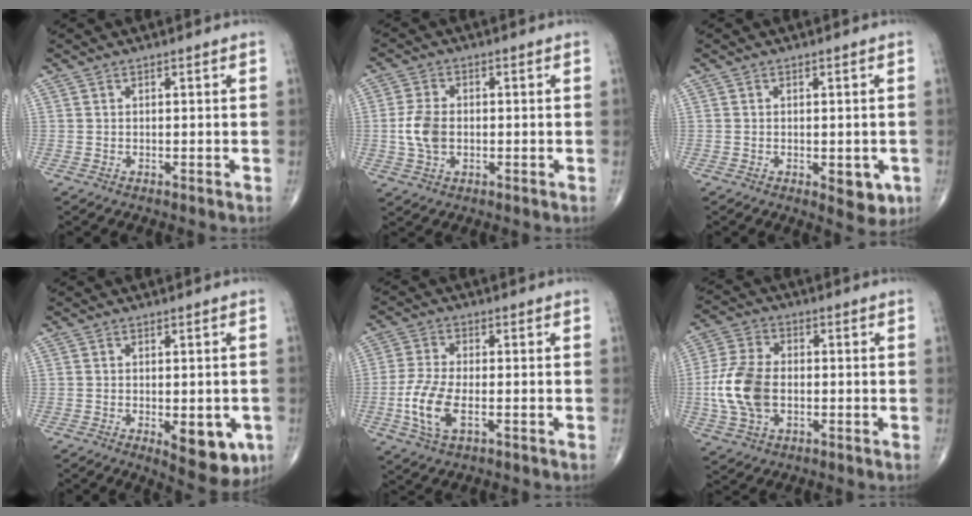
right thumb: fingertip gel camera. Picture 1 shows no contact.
{"total": 6.1, "force": [-0.6, 4.0, 4.6], "torque": [-0.095, 0.005, -0.011]}
{"total": 4.8, "force": [-1.4, 2.5, 3.9], "torque": [-0.030, -0.006, -0.013]}
{"total": 9.4, "force": [-2.9, 4.2, 7.9], "torque": [-0.079, -0.009, -0.030]}
{"total": 8.7, "force": [-2.4, 4.1, 7.4], "torque": [-0.172, 0.004, -0.047]}
{"total": 12.1, "force": [-1.5, 7.7, 9.2], "torque": [-0.191, 0.012, -0.031]}